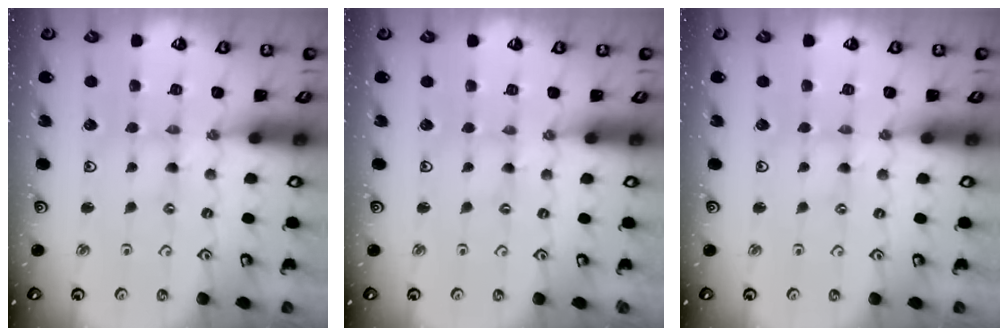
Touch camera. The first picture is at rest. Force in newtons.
{"total": 0.0}
{"total": 1.1, "press": 1.1, "slide": 0.1}